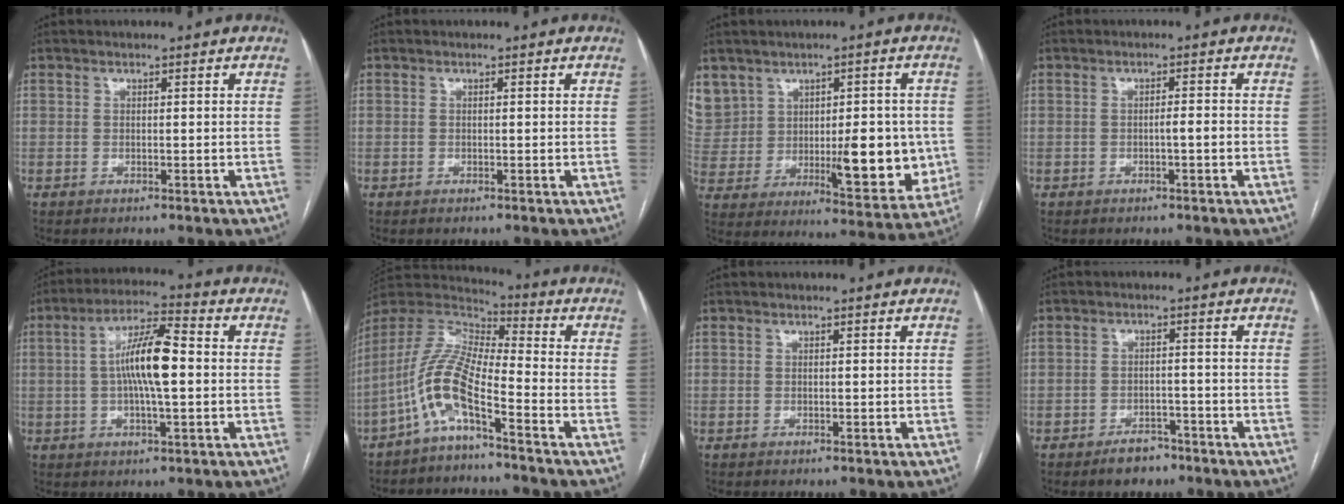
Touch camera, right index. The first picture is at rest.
{"total": 0.0}
{"total": 18.5, "force": [3.9, 12.2, 13.4], "torque": [-0.244, 0.025, 0.106]}
{"total": 1.6, "force": [-0.6, 0.0, 1.5], "torque": [-0.021, 0.002, -0.009]}
{"total": 10.1, "force": [0.2, 1.8, 10.0], "torque": [-0.185, 0.015, -0.001]}
{"total": 10.2, "force": [-5.5, 1.7, 8.4], "torque": [-0.195, 0.013, -0.117]}
{"total": 0.0}
{"total": 4.1, "force": [-3.1, 2.2, 1.6], "torque": [-0.024, 0.005, -0.041]}